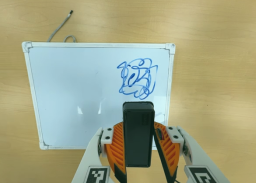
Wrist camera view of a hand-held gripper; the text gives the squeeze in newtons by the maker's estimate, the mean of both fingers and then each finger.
{"total": 4.2, "left": 3.7, "right": 4.6}